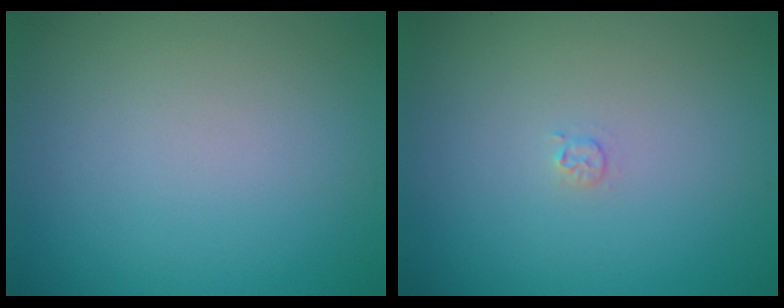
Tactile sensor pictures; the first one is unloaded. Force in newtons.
{"total": 0.7, "press": 0.7, "slide": 0.1}